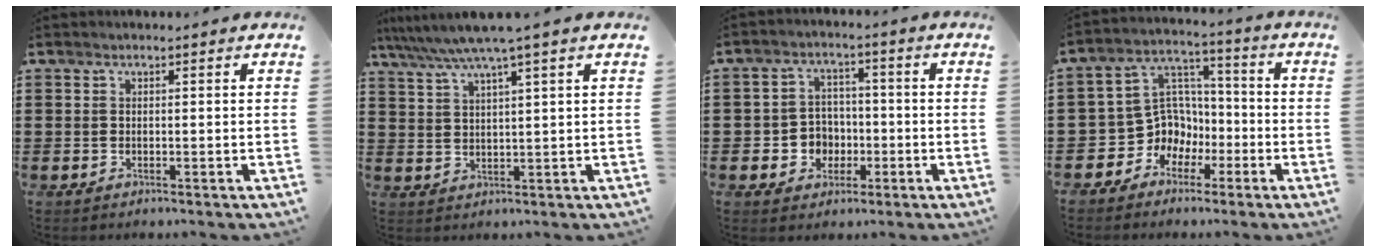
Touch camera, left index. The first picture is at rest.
{"total": 5.1, "force": [3.6, -0.6, 3.5], "torque": [-0.079, -0.016, 0.059]}
{"total": 5.1, "force": [-1.4, 4.7, 1.5], "torque": [-0.043, 0.013, -0.026]}
{"total": 7.6, "force": [-2.3, 7.1, 1.4], "torque": [-0.067, -0.003, -0.045]}